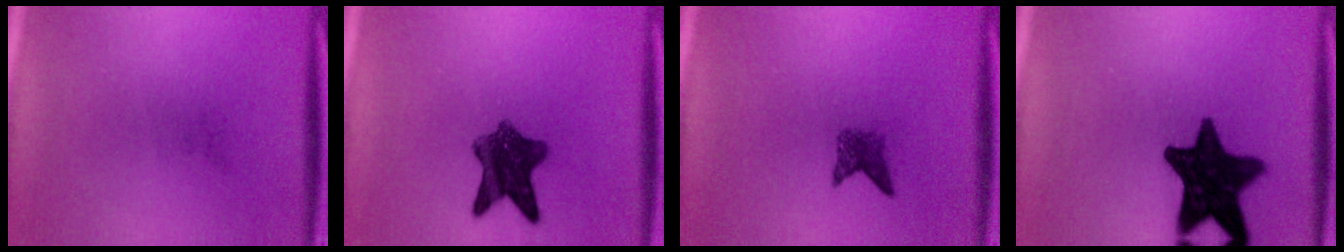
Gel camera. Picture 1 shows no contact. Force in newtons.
{"total": 8.0}
{"total": 2.1}
{"total": 14.6}